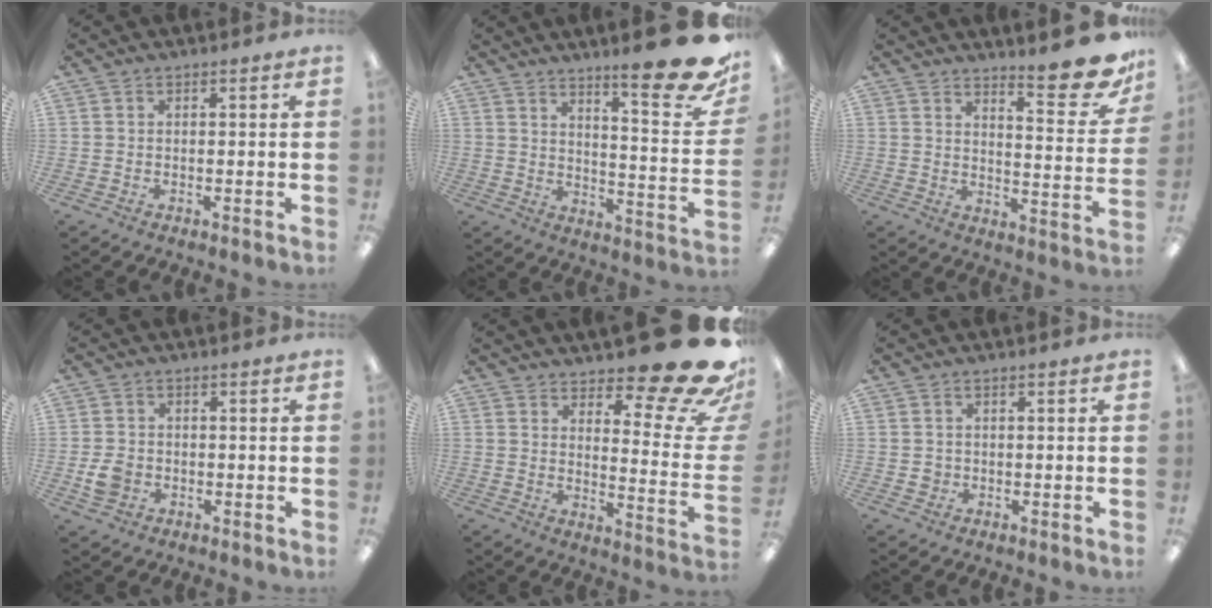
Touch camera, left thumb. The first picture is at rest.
{"total": 17.7, "force": [12.6, 3.1, 12.0], "torque": [-0.160, -0.098, 0.199]}
{"total": 13.5, "force": [10.3, 2.9, 8.3], "torque": [-0.099, -0.079, 0.164]}
{"total": 4.2, "force": [-1.2, 3.4, 2.2], "torque": [-0.033, 0.002, -0.021]}
{"total": 18.1, "force": [12.7, 5.4, 11.7], "torque": [-0.134, -0.109, 0.206]}
{"total": 1.4, "force": [0.0, 1.4, 0.4], "torque": [-0.009, 0.007, -0.003]}